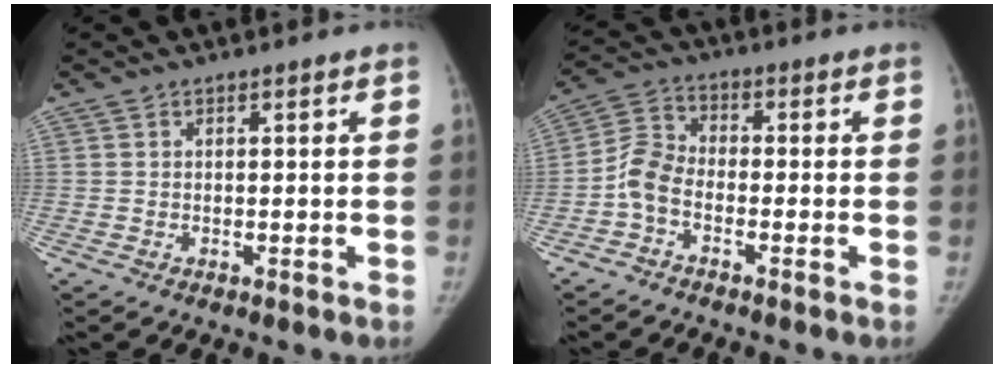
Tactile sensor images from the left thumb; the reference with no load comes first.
{"total": 5.7, "force": [-2.5, 3.4, 3.8], "torque": [-0.075, 0.024, -0.066]}